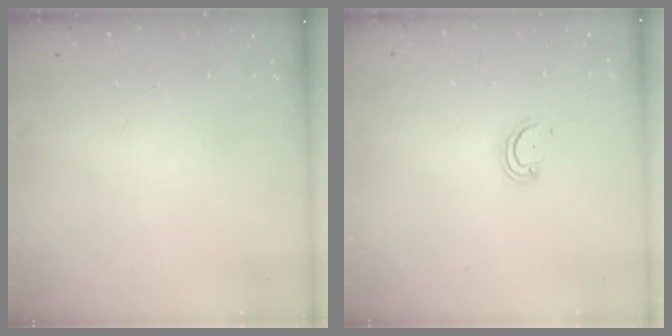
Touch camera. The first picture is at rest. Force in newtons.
{"total": 3.1, "press": 3.0, "slide": 0.4}